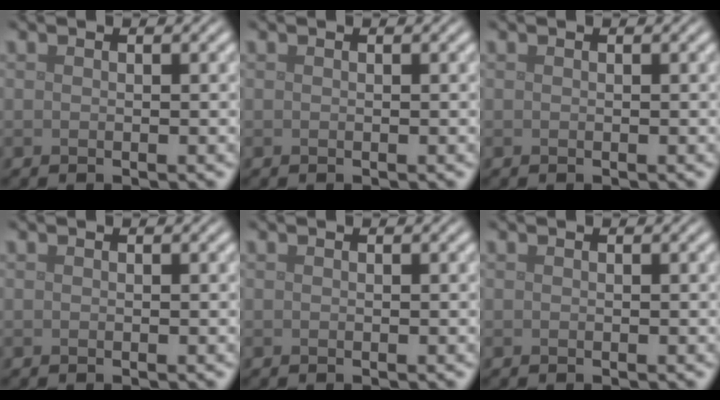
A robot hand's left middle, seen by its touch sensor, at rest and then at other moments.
{"total": 0.0}
{"total": 0.0}
{"total": 0.0}
{"total": 0.0}
{"total": 0.0}